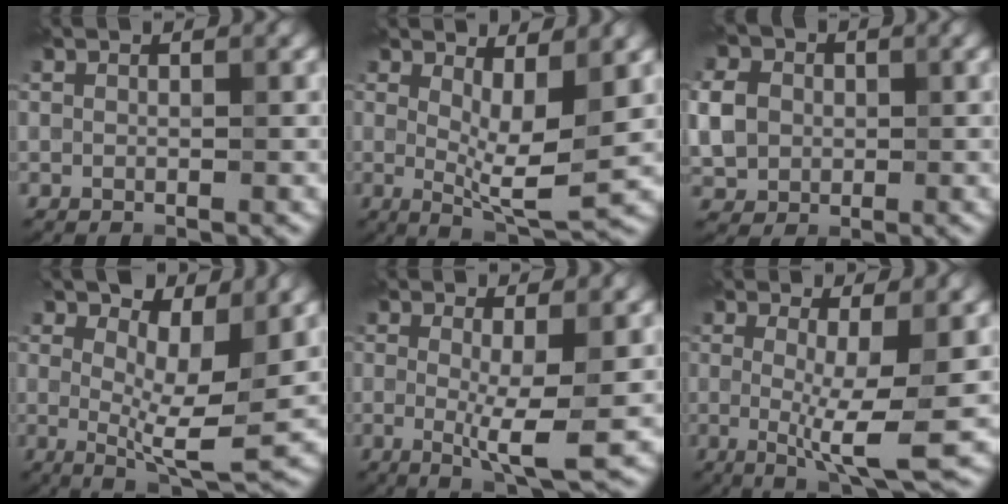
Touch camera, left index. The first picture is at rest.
{"total": 5.4, "force": [1.0, 1.3, 5.1], "torque": [-0.081, -0.019, 0.020]}
{"total": 5.5, "force": [0.4, 4.7, 2.9], "torque": [-0.071, 0.014, 0.000]}
{"total": 7.6, "force": [2.7, 2.8, 6.6], "torque": [-0.105, -0.007, 0.044]}
{"total": 4.5, "force": [-0.2, 0.6, 4.5], "torque": [-0.076, -0.015, -0.004]}
{"total": 6.1, "force": [-0.4, 1.1, 6.0], "torque": [-0.091, -0.016, -0.008]}